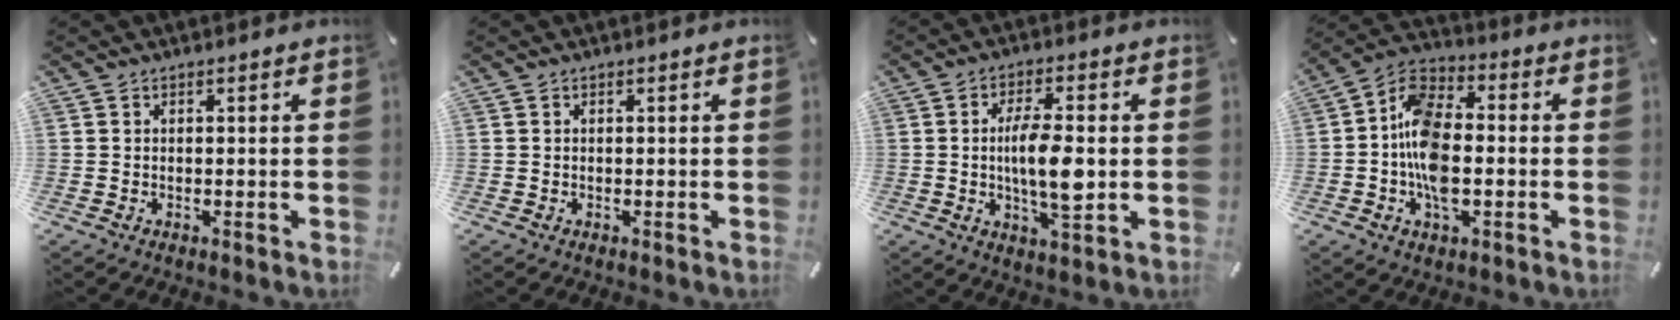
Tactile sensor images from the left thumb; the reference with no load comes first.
{"total": 0.0}
{"total": 9.9, "force": [-0.3, 3.2, 9.4], "torque": [-0.173, -0.012, -0.012]}
{"total": 12.0, "force": [-2.5, 7.1, 9.3], "torque": [-0.200, 0.008, -0.043]}